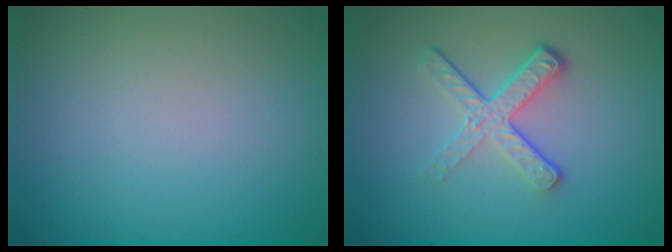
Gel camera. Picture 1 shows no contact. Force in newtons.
{"total": 4.1, "press": 2.7, "slide": 3.1}